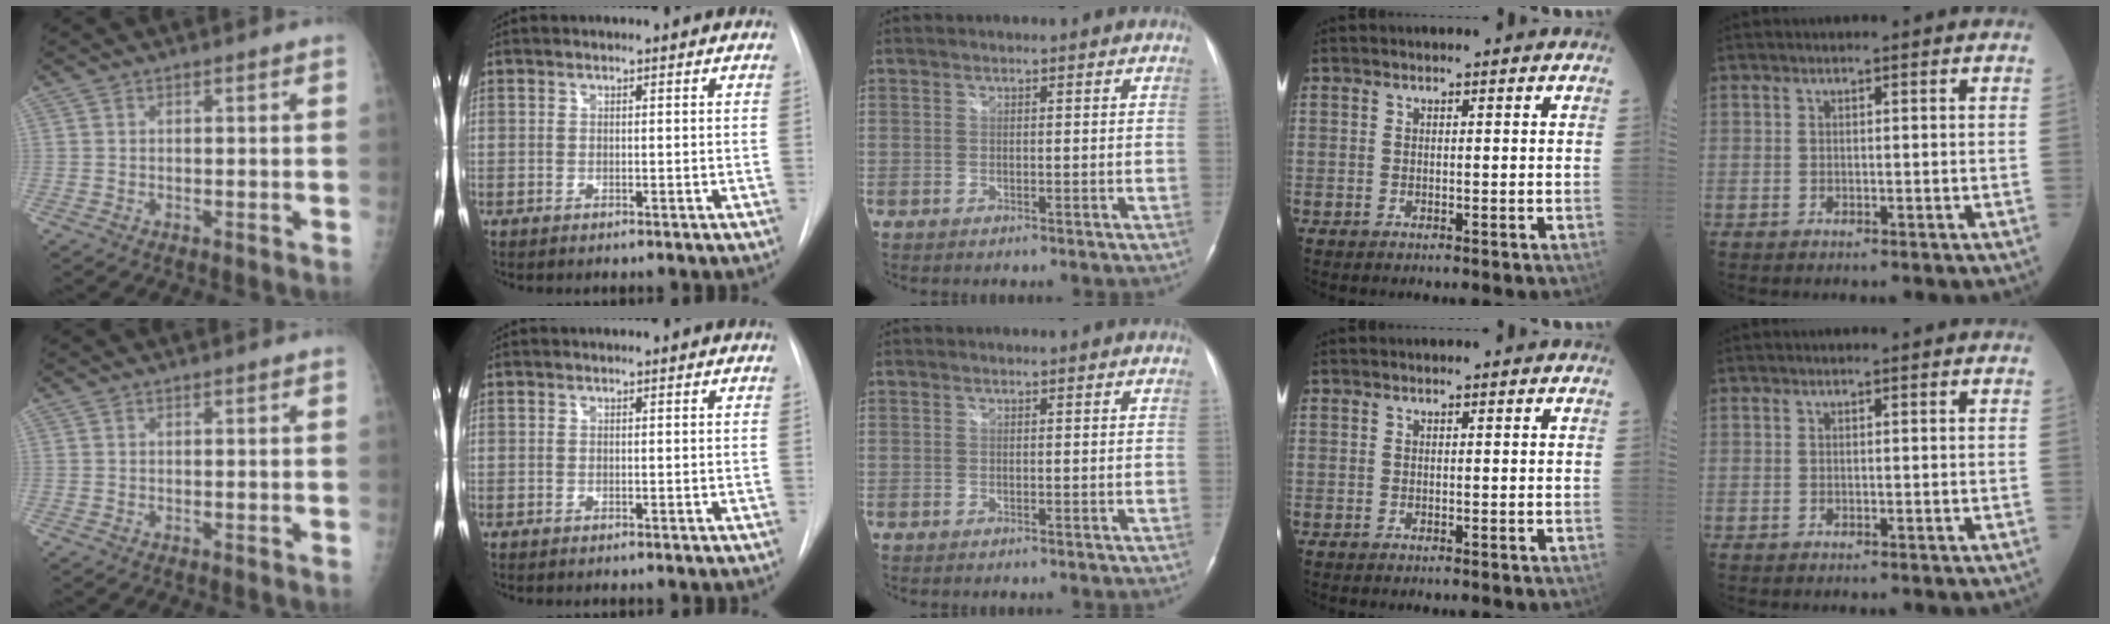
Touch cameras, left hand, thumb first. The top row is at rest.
{}